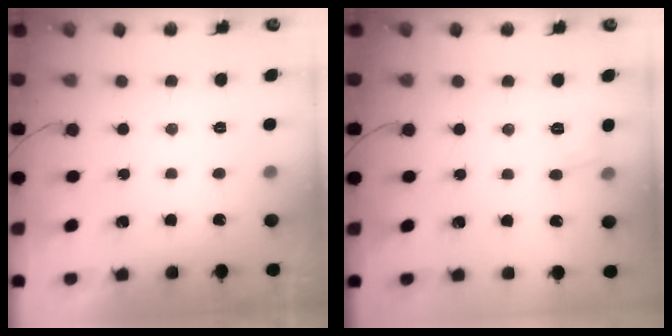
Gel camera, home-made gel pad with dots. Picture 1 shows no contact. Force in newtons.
{"total": 5.3, "press": 5.1, "slide": 1.5}